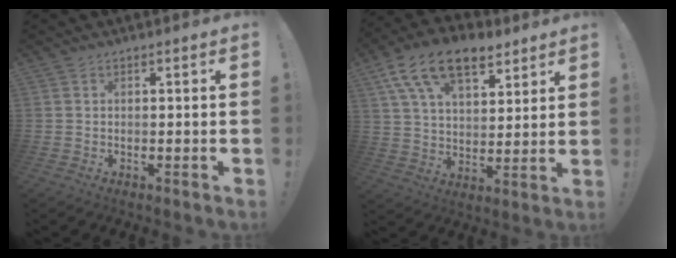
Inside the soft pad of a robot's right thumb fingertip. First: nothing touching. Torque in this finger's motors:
{"motor_torque": [0.00, 2.44, 0.66, -0.11, 0.46]}